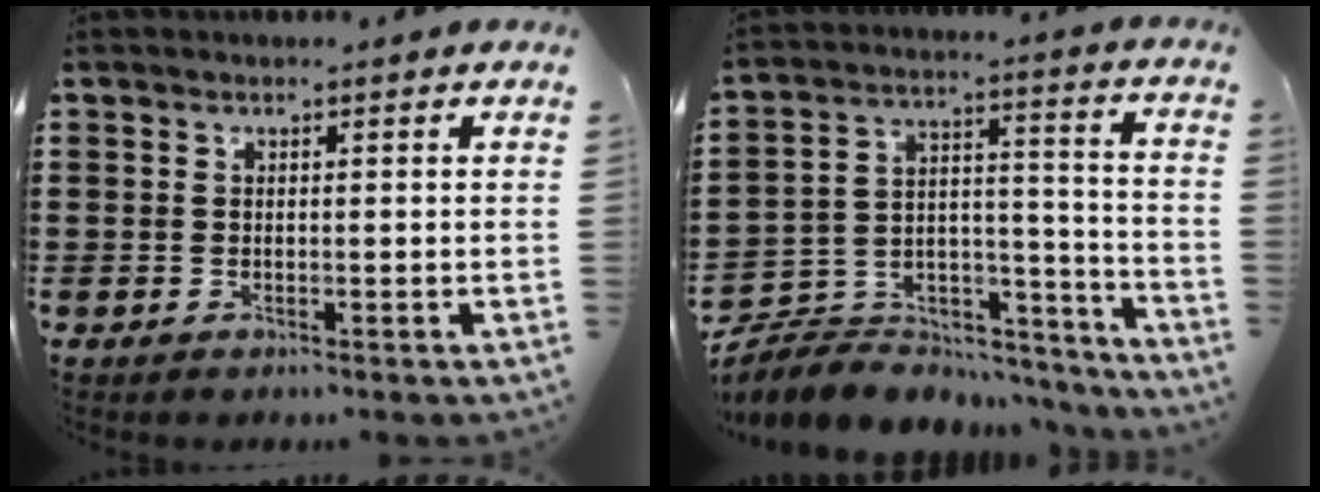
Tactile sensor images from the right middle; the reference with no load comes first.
{"total": 6.2, "force": [-5.5, 2.8, 0.3], "torque": [-0.015, -0.002, -0.109]}